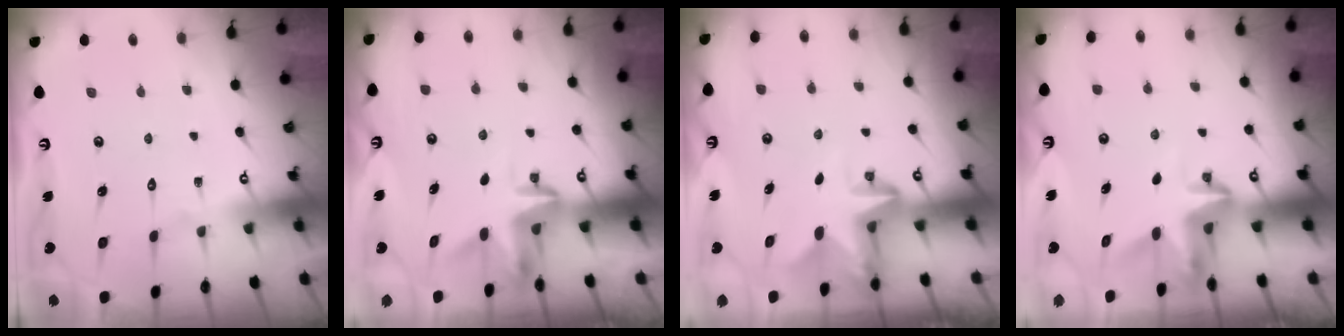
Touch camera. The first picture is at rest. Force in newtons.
{"total": 3.6, "press": 3.6, "slide": 0.2}
{"total": 2.8, "press": 2.8, "slide": 0.5}
{"total": 3.7, "press": 3.7, "slide": 0.3}